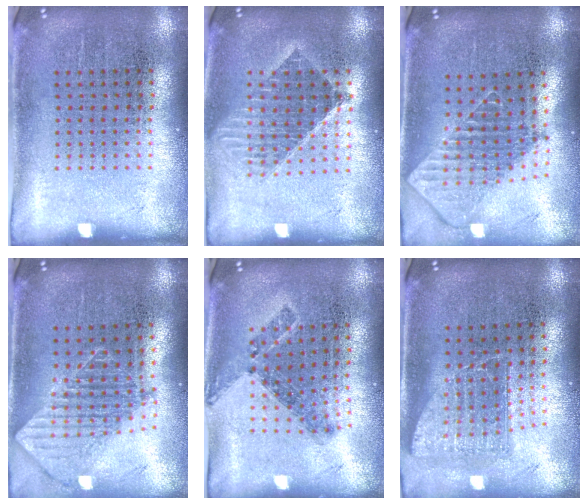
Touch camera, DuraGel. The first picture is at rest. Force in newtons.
{"total": 1.5, "press": 1.3, "slide": 0.8}
{"total": 1.9, "press": 1.5, "slide": 1.3}
{"total": 1.6, "press": 1.3, "slide": 0.9}
{"total": 0.8, "press": 0.8, "slide": 0.3}
{"total": 1.5, "press": 1.2, "slide": 0.9}